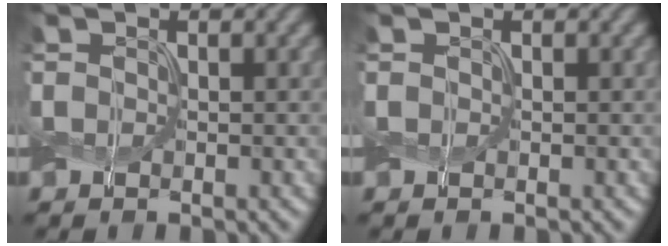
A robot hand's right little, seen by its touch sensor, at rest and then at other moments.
{"total": 0.0}